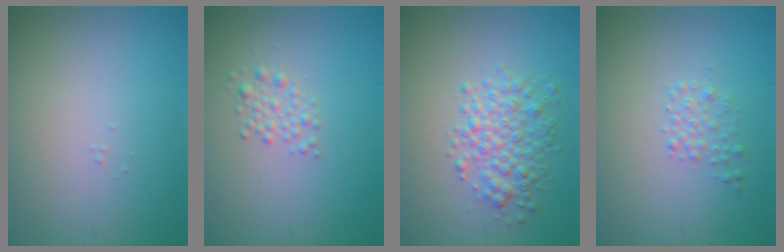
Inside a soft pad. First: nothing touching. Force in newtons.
{"total": 1.5, "press": 1.5, "slide": 0.0}
{"total": 3.7, "press": 3.7, "slide": 0.0}
{"total": 1.4, "press": 1.4, "slide": 0.1}